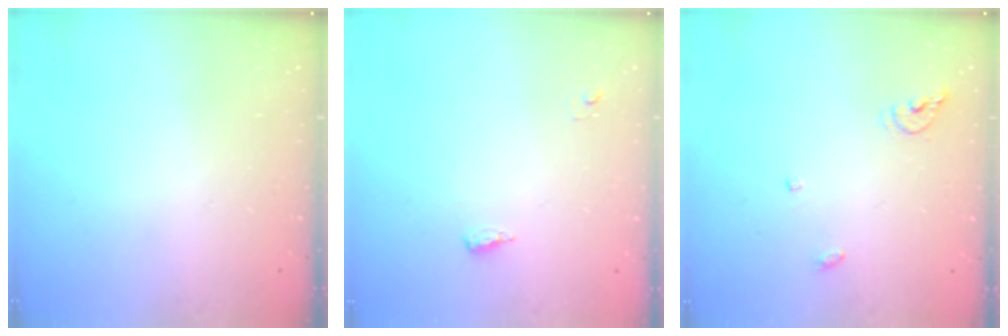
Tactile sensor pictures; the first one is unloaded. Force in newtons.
{"total": 4.6, "press": 4.4, "slide": 1.1}
{"total": 6.2, "press": 6.2, "slide": 0.4}